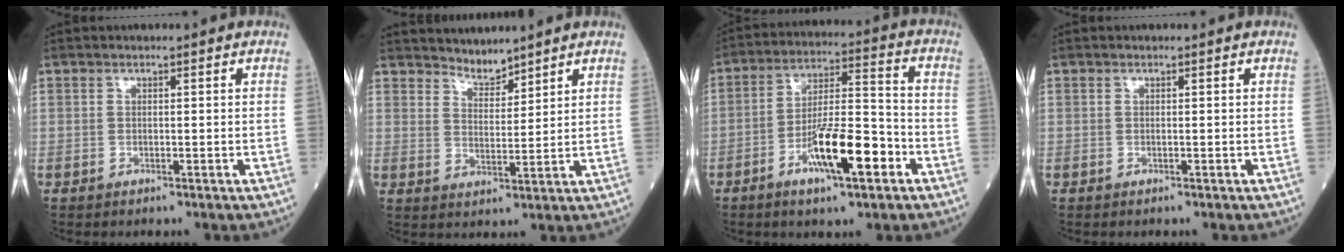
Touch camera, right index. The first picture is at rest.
{"total": 3.7, "force": [3.7, 0.5, 0.2], "torque": [-0.006, 0.006, 0.073]}
{"total": 12.2, "force": [-5.3, 2.3, 10.7], "torque": [-0.192, 0.002, -0.089]}
{"total": 0.0}